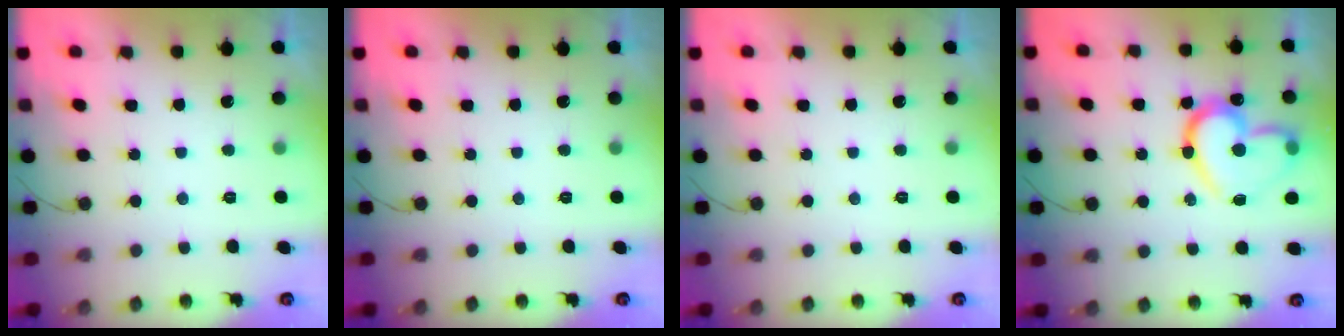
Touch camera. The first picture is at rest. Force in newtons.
{"total": 0.0}
{"total": 0.0}
{"total": 19.9, "press": 19.8, "slide": 1.8}